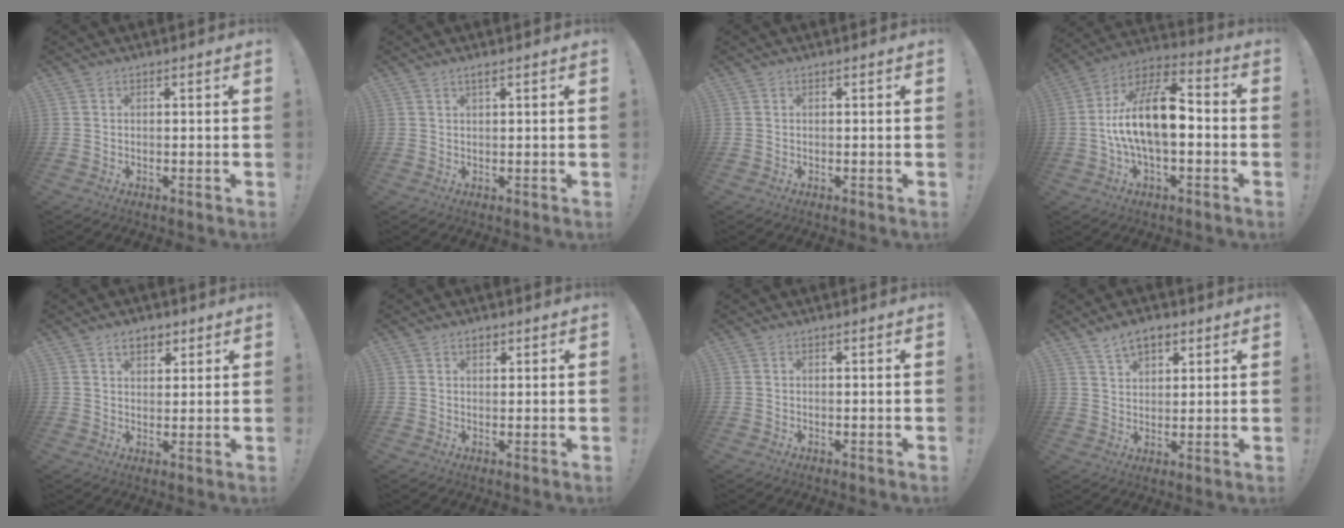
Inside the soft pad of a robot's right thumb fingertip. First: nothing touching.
{"total": 1.3, "force": [0.9, 0.0, 1.0], "torque": [-0.028, 0.004, 0.017]}
{"total": 0.0}
{"total": 16.9, "force": [-1.1, 7.8, 15.0], "torque": [-0.265, 0.009, -0.016]}
{"total": 5.0, "force": [2.8, 3.3, 2.6], "torque": [-0.037, -0.001, 0.049]}
{"total": 2.0, "force": [1.2, 1.1, 1.1], "torque": [-0.015, 0.000, 0.020]}
{"total": 0.0}
{"total": 7.2, "force": [4.6, 4.2, 3.6], "torque": [-0.058, -0.013, 0.085]}